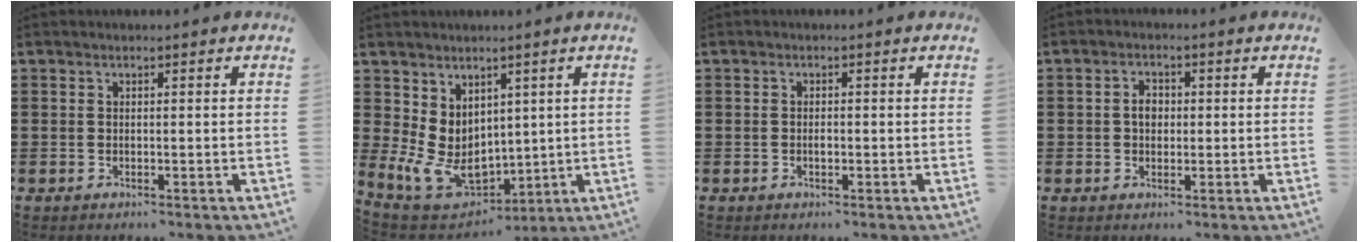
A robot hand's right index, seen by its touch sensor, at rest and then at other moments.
{"total": 9.4, "force": [1.0, 7.5, 5.6], "torque": [-0.139, -0.008, 0.029]}
{"total": 0.9, "force": [-0.2, 0.4, 0.8], "torque": [-0.016, -0.001, -0.003]}
{"total": 2.6, "force": [0.1, 1.8, 1.8], "torque": [-0.038, 0.007, 0.000]}